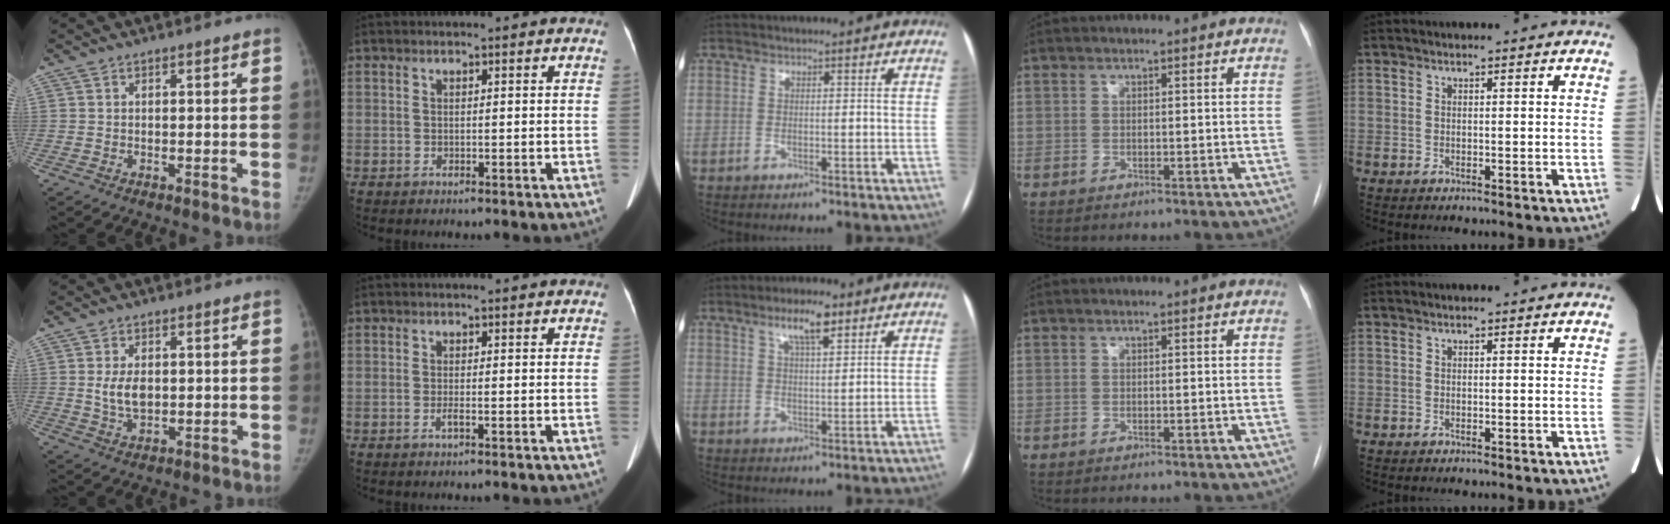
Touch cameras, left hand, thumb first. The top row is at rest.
{"thumb": {"total": 5.1, "force": [0.5, 3.1, 4.0], "torque": [-0.069, -0.009, 0.014]}, "index": {"total": 0.9, "force": [-0.6, 0.0, 0.6], "torque": [-0.018, -0.012, -0.014]}, "middle": {"total": 5.7, "force": [3.5, 1.2, 4.3], "torque": [-0.081, 0.007, 0.059]}}